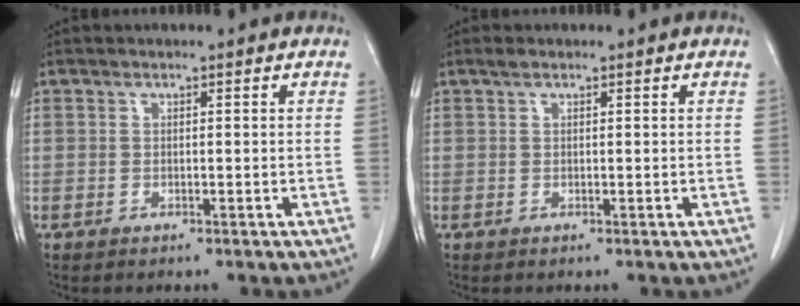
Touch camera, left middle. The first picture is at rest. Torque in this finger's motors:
{"motor_torque": [0.33, -0.29, -0.04, 0.00]}